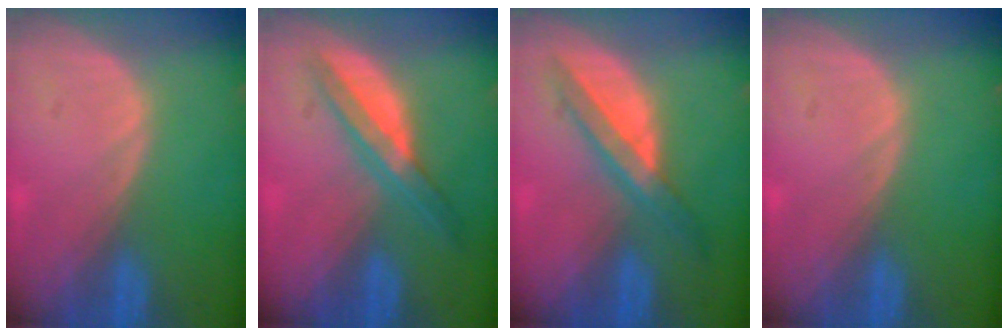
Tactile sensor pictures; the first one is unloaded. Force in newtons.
{"total": 5.9, "press": 5.4, "slide": 2.3}
{"total": 5.7, "press": 5.5, "slide": 1.3}
{"total": 0.0}